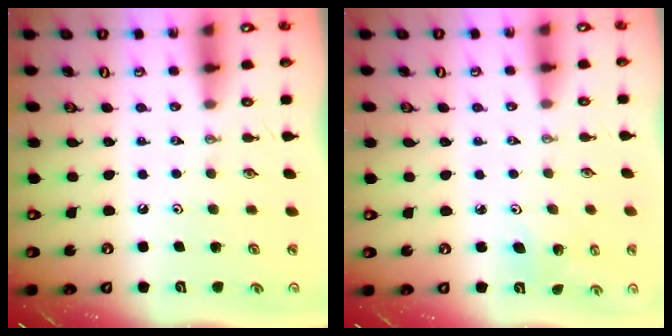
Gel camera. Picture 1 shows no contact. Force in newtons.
{"total": 3.6, "press": 3.3, "slide": 1.4}